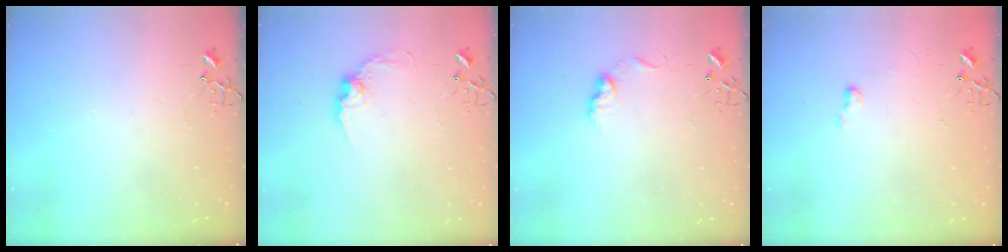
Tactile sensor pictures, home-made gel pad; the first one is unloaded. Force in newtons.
{"total": 9.0, "press": 9.0, "slide": 0.5}
{"total": 7.5, "press": 7.5, "slide": 0.2}
{"total": 4.7, "press": 4.7, "slide": 0.6}